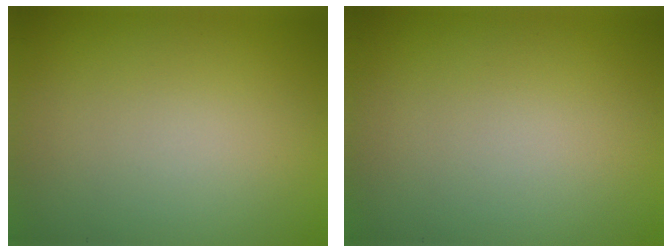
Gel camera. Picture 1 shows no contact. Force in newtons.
{"total": 0.0}